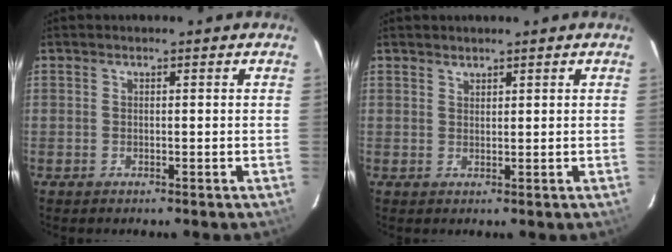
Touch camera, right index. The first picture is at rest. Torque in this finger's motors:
{"motor_torque": [-0.09, 0.05, -0.03, 0.00]}